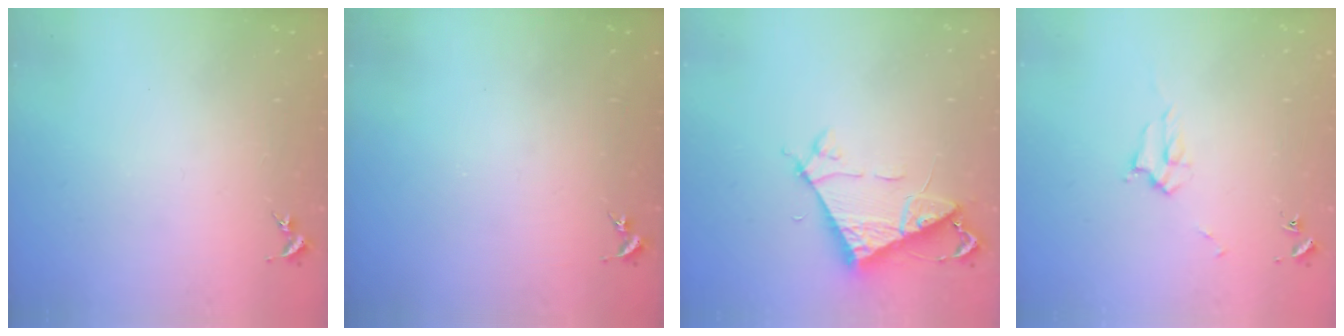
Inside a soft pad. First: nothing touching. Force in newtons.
{"total": 0.0}
{"total": 7.1, "press": 7.0, "slide": 0.5}
{"total": 2.3, "press": 2.3, "slide": 0.3}